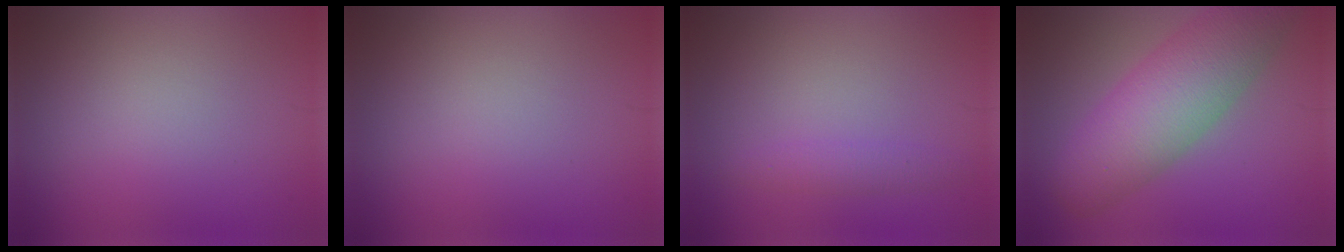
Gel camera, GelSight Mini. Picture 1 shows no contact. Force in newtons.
{"total": 0.0}
{"total": 1.6, "press": 1.6, "slide": 0.1}
{"total": 8.3, "press": 8.3, "slide": 0.5}